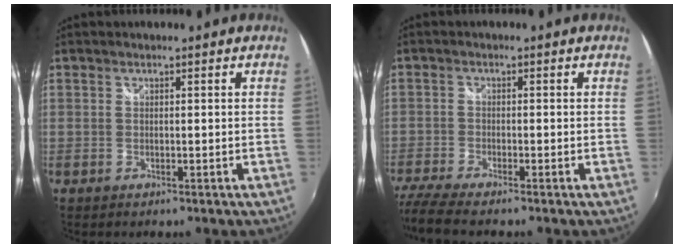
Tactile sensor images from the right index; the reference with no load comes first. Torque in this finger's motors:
{"motor_torque": [0.22, -0.23, -0.07, -0.01]}